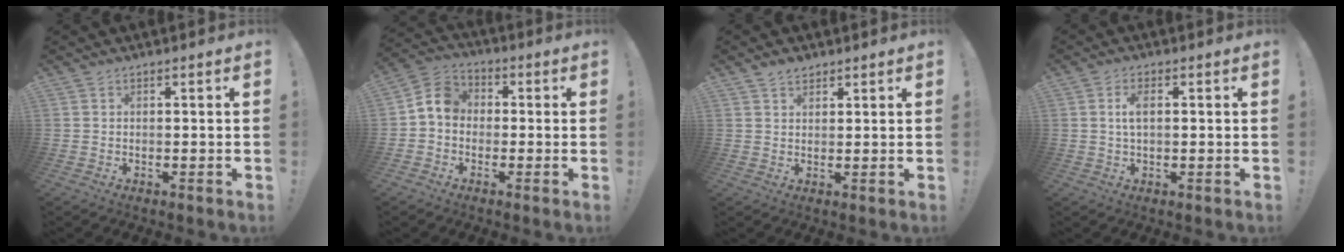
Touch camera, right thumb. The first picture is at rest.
{"total": 7.6, "force": [-0.5, 6.3, 4.2], "torque": [-0.068, 0.021, -0.004]}
{"total": 3.0, "force": [2.3, 1.7, 0.8], "torque": [-0.011, -0.012, 0.042]}
{"total": 4.2, "force": [0.7, 1.9, 3.6], "torque": [-0.056, 0.001, 0.009]}